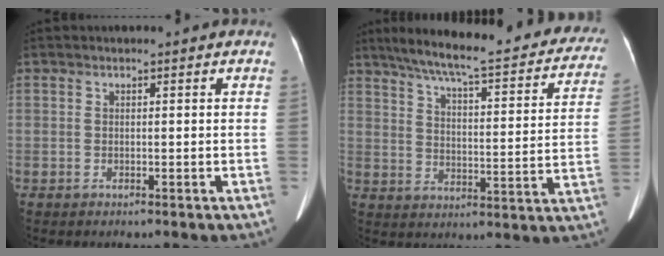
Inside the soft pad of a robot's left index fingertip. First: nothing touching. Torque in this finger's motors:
{"motor_torque": [-0.10, -1.89, 0.03, 0.05]}